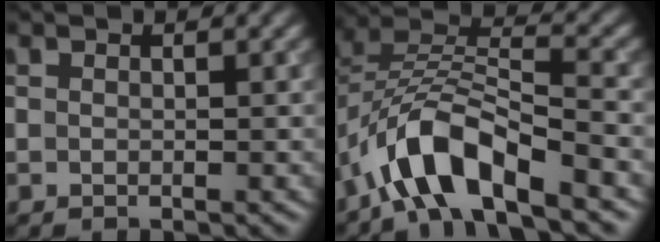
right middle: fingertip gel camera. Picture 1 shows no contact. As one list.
[{"total": 7.6, "force": [-5.0, 2.7, 5.0], "torque": [-0.086, 0.007, -0.098]}]